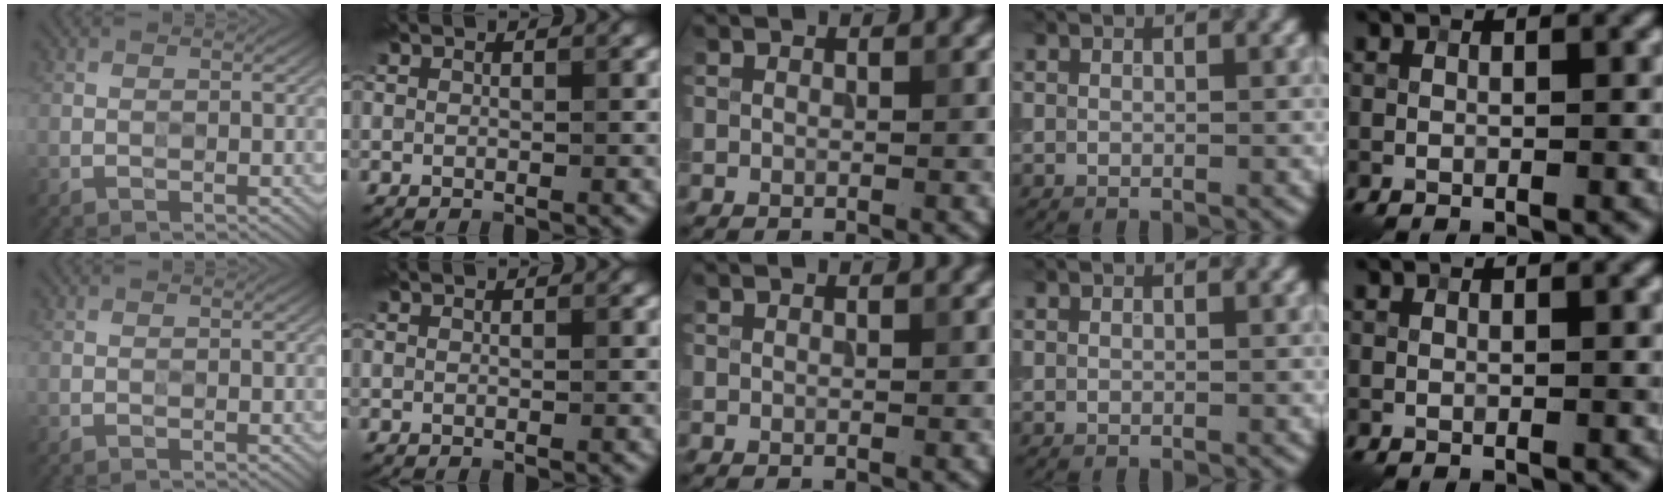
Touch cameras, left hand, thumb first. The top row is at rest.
{}